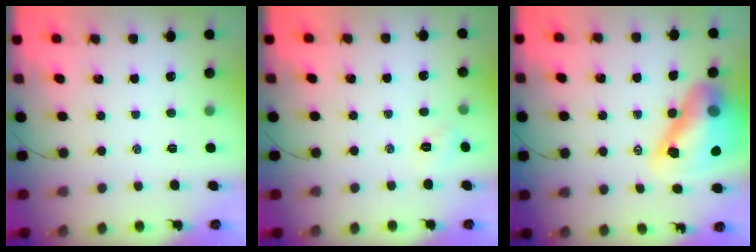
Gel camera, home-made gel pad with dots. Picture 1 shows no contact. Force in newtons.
{"total": 2.4, "press": 2.3, "slide": 0.7}
{"total": 16.0, "press": 15.3, "slide": 4.6}